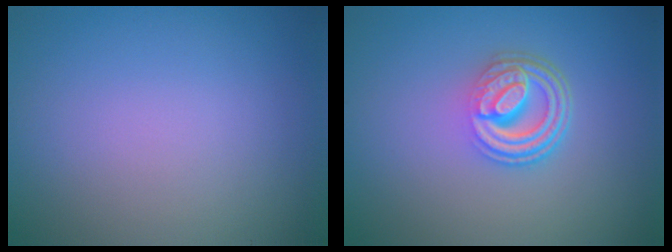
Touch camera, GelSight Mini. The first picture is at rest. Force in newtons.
{"total": 5.0, "press": 3.5, "slide": 3.6}